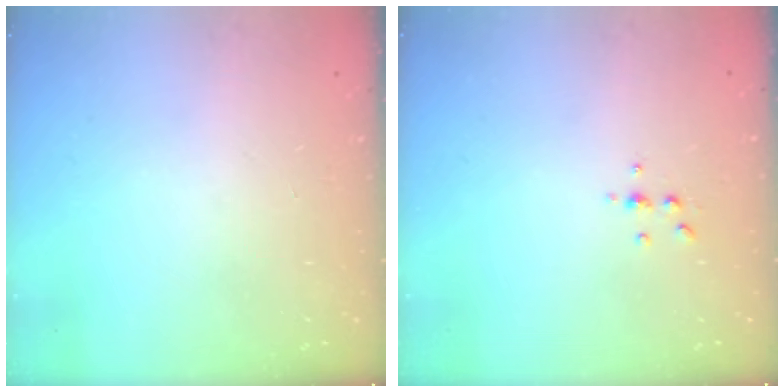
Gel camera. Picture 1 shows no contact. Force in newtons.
{"total": 3.8, "press": 3.7, "slide": 0.5}